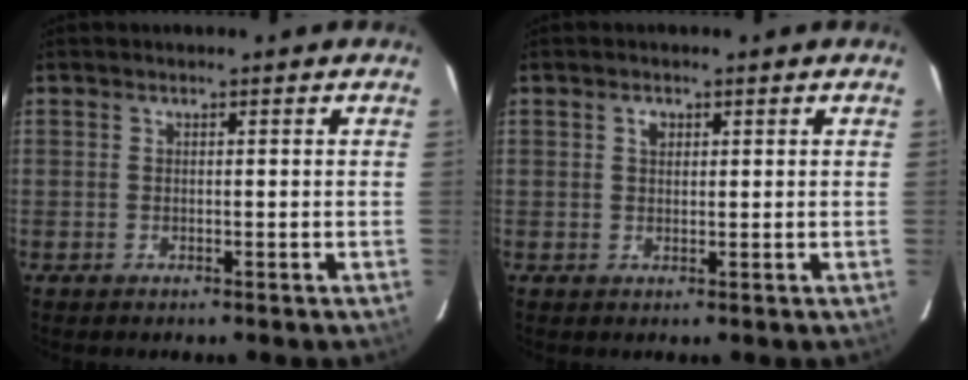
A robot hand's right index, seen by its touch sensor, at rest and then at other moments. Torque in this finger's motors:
{"motor_torque": [-0.02, 0.02, 0.02, 0.02]}